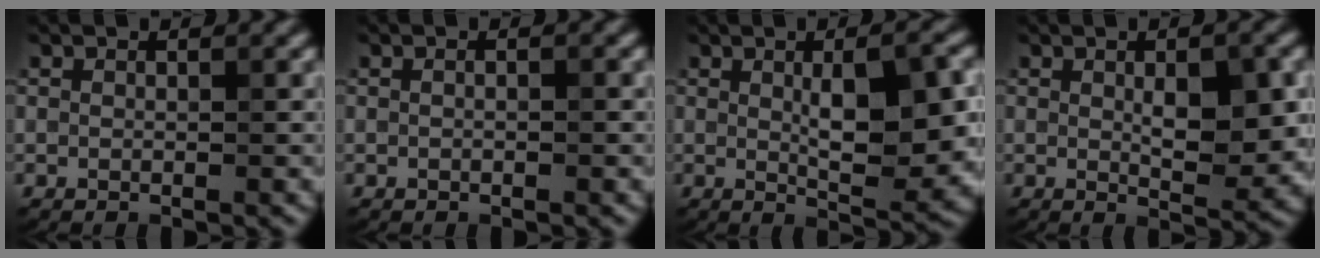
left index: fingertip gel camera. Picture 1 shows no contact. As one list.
[{"total": 0.6, "force": [0.0, 0.2, 0.6], "torque": [-0.009, -0.007, -0.003]}, {"total": 6.9, "force": [0.7, 2.0, 6.6], "torque": [-0.100, -0.003, 0.016]}, {"total": 4.8, "force": [0.6, 1.8, 4.5], "torque": [-0.070, -0.003, 0.013]}]